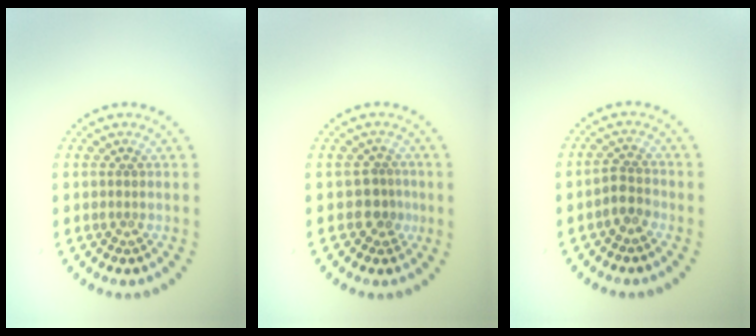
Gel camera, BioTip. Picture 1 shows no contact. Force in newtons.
{"total": 2.0, "press": 1.6, "slide": 1.2}
{"total": 1.8, "press": 1.5, "slide": 1.0}